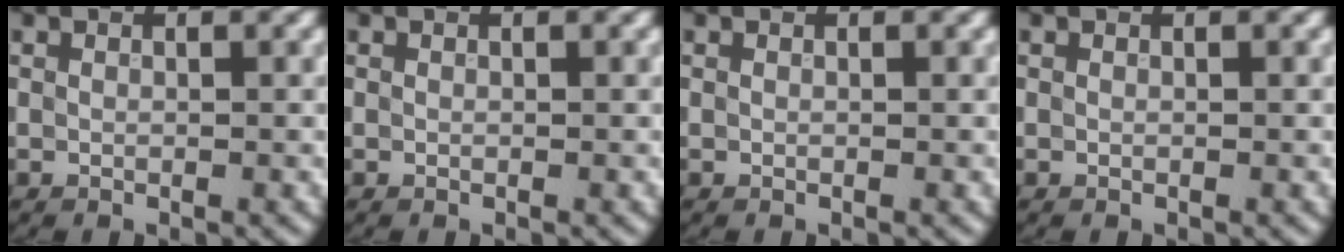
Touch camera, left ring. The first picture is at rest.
{"total": 0.0}
{"total": 0.0}
{"total": 0.0}